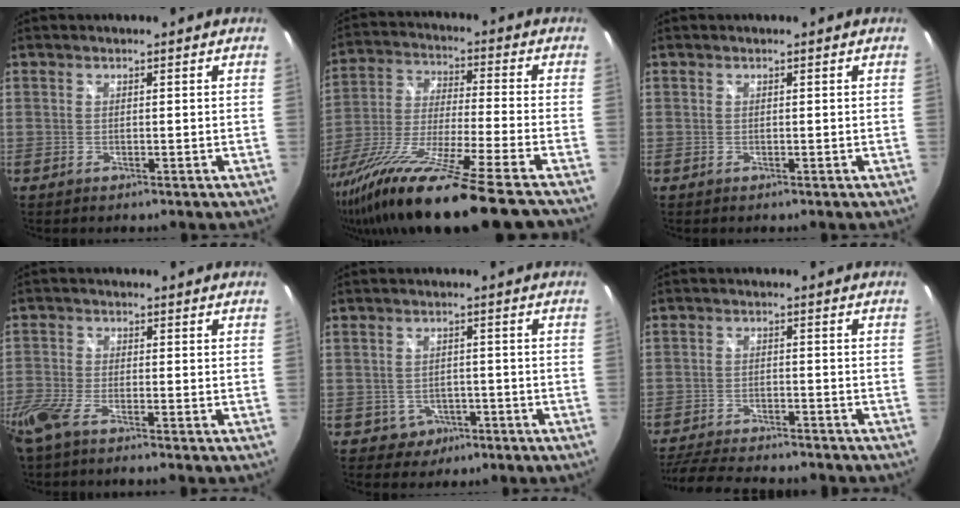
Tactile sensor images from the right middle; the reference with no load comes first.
{"total": 21.6, "force": [-16.8, -1.9, 13.5], "torque": [-0.247, -0.072, -0.290]}
{"total": 0.0}
{"total": 7.8, "force": [-5.9, 1.4, 4.9], "torque": [-0.125, -0.030, -0.117]}
{"total": 4.1, "force": [-1.6, 3.6, 1.0], "torque": [-0.034, 0.005, -0.014]}
{"total": 14.2, "force": [-12.6, 2.5, 6.2], "torque": [-0.131, -0.028, -0.195]}